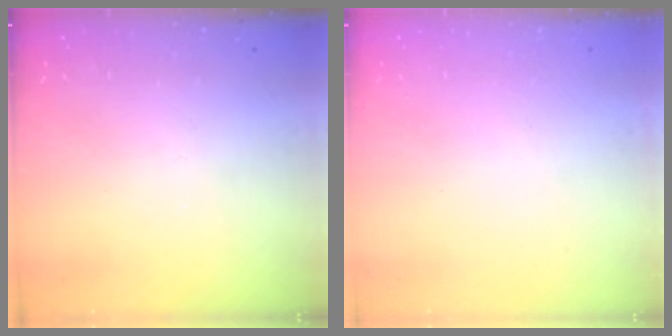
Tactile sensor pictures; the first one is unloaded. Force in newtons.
{"total": 0.0}